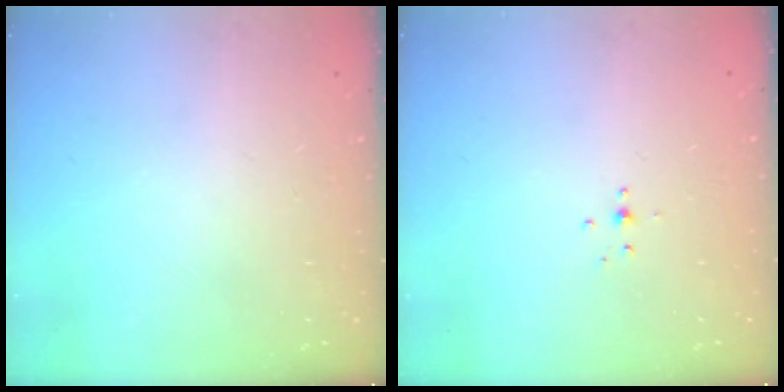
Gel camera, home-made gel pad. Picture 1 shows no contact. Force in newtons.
{"total": 2.1, "press": 1.9, "slide": 0.8}